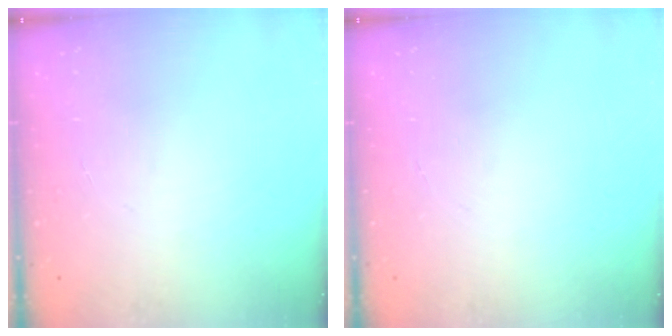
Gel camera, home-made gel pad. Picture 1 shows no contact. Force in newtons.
{"total": 0.0}